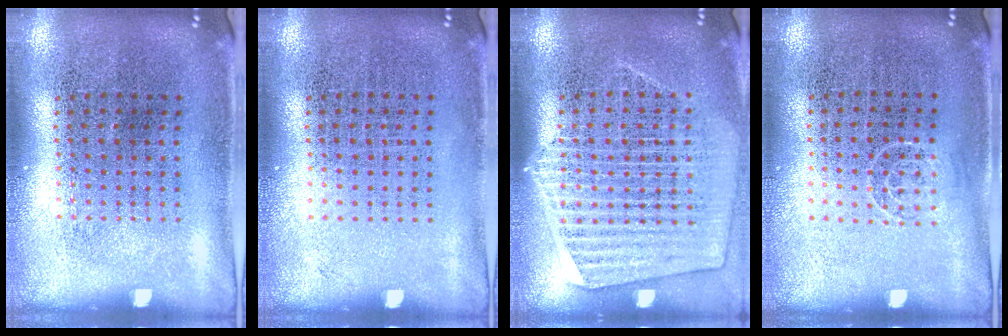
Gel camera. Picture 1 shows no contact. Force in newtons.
{"total": 0.0}
{"total": 1.6, "press": 1.4, "slide": 0.7}
{"total": 0.7, "press": 0.5, "slide": 0.5}